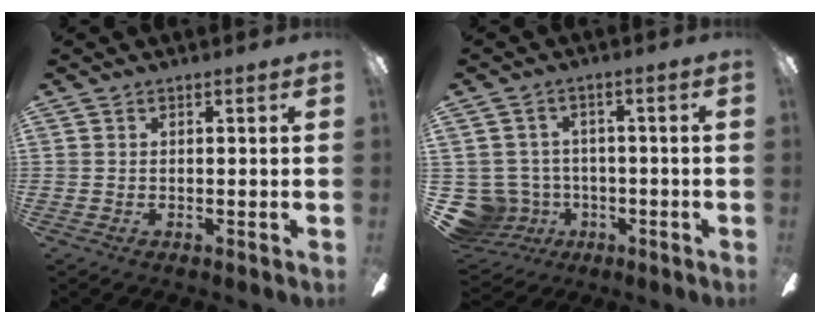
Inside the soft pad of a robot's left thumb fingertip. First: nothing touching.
{"total": 8.6, "force": [-1.9, 8.1, 2.2], "torque": [-0.097, 0.009, -0.032]}